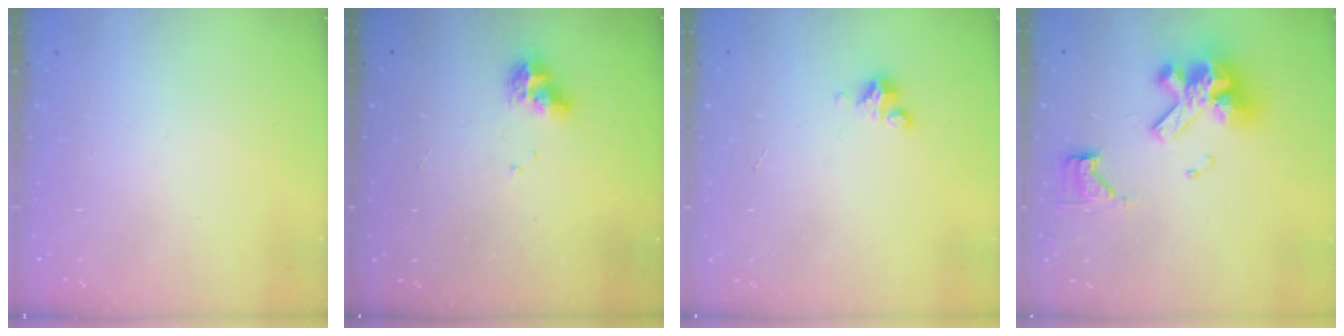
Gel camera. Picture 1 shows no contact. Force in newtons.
{"total": 8.3, "press": 8.3, "slide": 1.1}
{"total": 3.1, "press": 3.1, "slide": 0.4}
{"total": 14.8, "press": 14.7, "slide": 1.8}